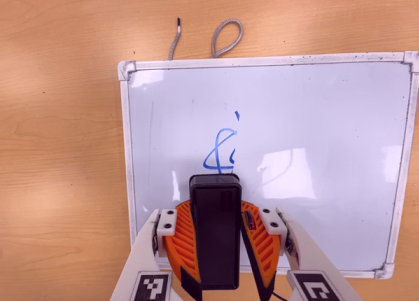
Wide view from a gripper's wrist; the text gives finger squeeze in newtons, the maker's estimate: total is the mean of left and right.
{"total": 10.6, "left": 9.9, "right": 11.3}